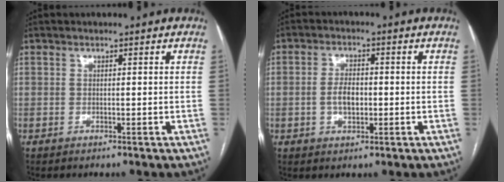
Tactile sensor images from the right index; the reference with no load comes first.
{"total": 4.3, "force": [-0.5, 2.3, 3.6], "torque": [-0.069, 0.005, -0.008]}